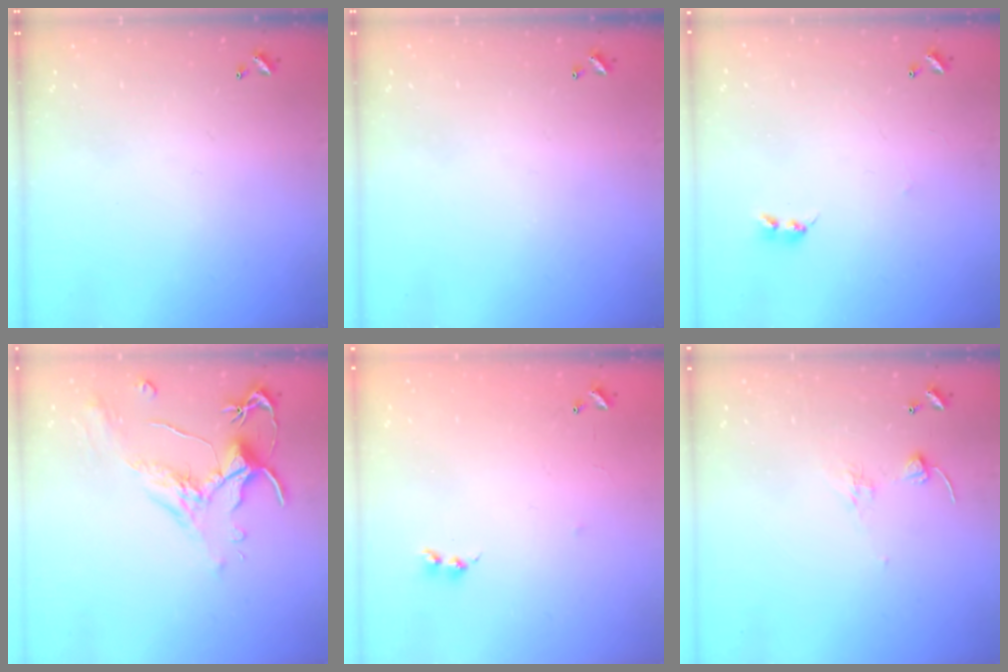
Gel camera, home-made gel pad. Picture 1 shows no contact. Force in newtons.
{"total": 0.0}
{"total": 2.2, "press": 2.2, "slide": 0.4}
{"total": 1.8, "press": 1.2, "slide": 1.3}
{"total": 6.2, "press": 6.2, "slide": 0.7}
{"total": 1.7, "press": 1.5, "slide": 0.7}